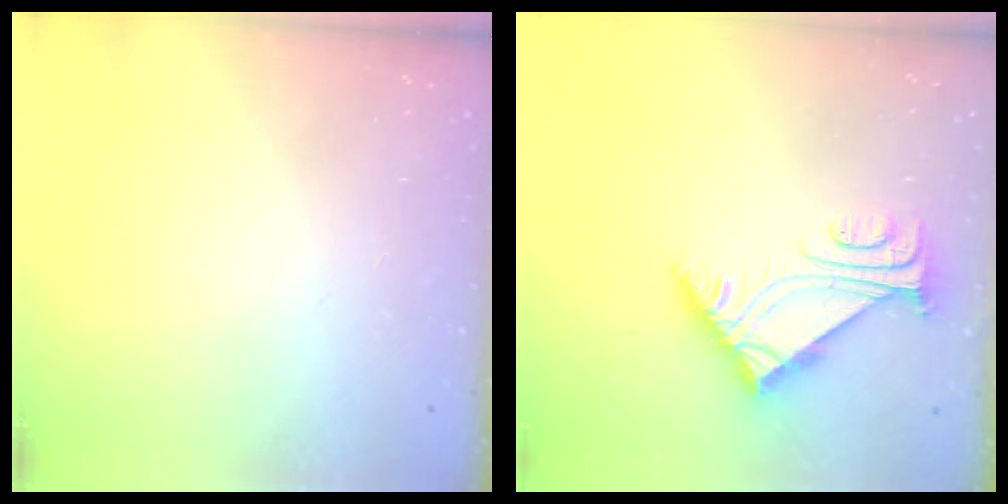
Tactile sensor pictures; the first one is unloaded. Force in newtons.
{"total": 6.2, "press": 6.2, "slide": 0.7}